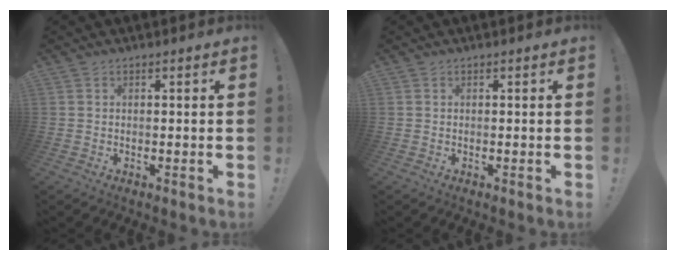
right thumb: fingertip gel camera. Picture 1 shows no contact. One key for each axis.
{"total": 0.0}